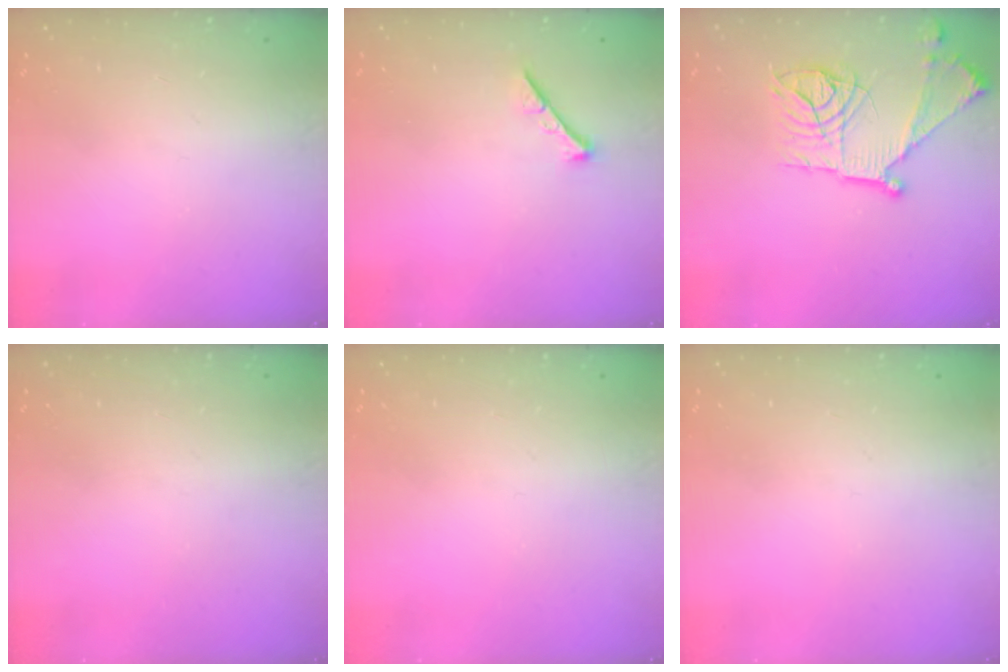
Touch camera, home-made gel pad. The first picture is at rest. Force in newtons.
{"total": 0.0}
{"total": 18.7, "press": 18.6, "slide": 1.5}
{"total": 0.0}
{"total": 0.0}
{"total": 0.0}